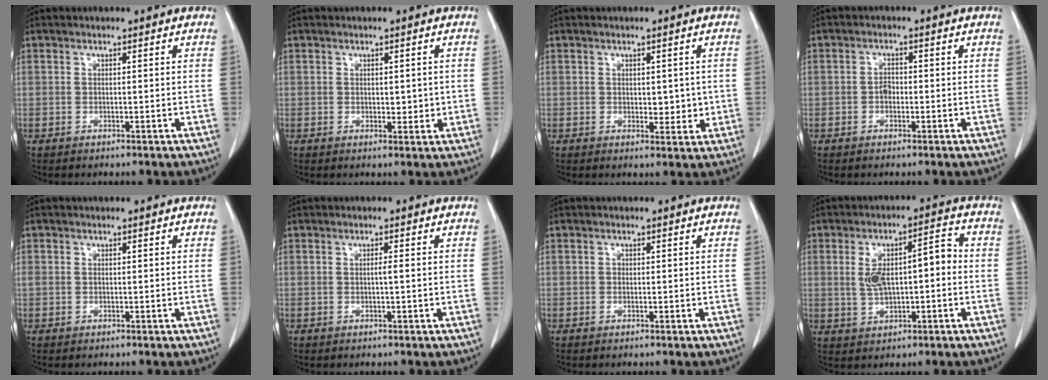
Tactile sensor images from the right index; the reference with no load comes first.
{"total": 2.2, "force": [0.2, 1.3, 1.8], "torque": [-0.016, -0.001, 0.008]}
{"total": 3.4, "force": [0.1, 2.0, 2.7], "torque": [-0.024, -0.002, 0.010]}
{"total": 1.5, "force": [-0.4, 1.0, 1.0], "torque": [-0.012, 0.007, -0.006]}
{"total": 0.5, "force": [0.1, 0.4, 0.3], "torque": [-0.007, 0.013, 0.008]}
{"total": 0.8, "force": [-0.1, -0.1, 0.8], "torque": [-0.012, 0.001, -0.002]}
{"total": 0.0}
{"total": 8.2, "force": [0.1, 3.2, 7.5], "torque": [-0.135, 0.033, 0.010]}